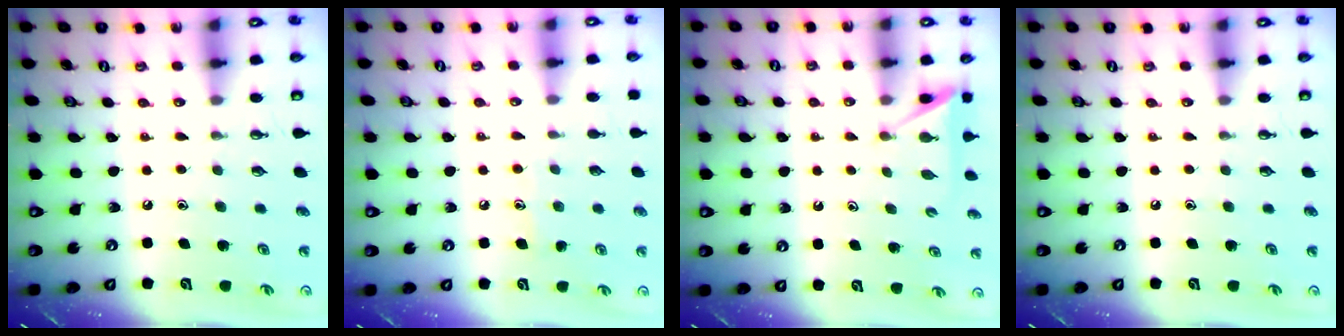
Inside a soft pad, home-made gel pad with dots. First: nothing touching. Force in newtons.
{"total": 5.5, "press": 5.5, "slide": 0.4}
{"total": 4.6, "press": 4.6, "slide": 0.4}
{"total": 0.0}